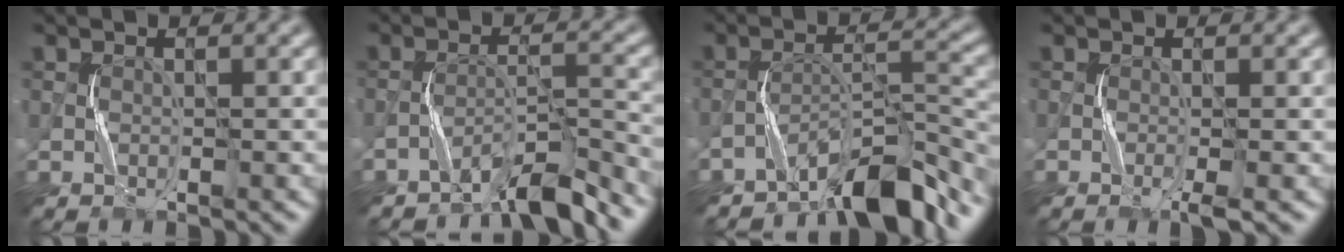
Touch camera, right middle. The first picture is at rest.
{"total": 4.6, "force": [-4.3, 0.2, 1.7], "torque": [-0.026, 0.011, -0.082]}
{"total": 6.8, "force": [-5.9, 1.1, 3.0], "torque": [-0.037, 0.012, -0.103]}
{"total": 1.1, "force": [-0.6, -0.3, 0.9], "torque": [-0.020, -0.001, -0.014]}